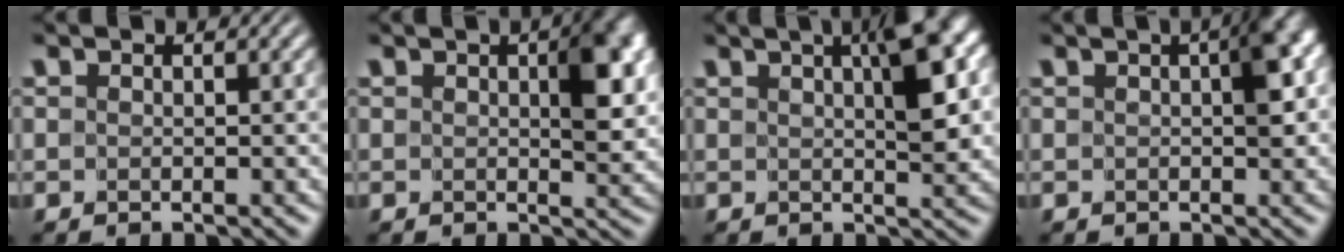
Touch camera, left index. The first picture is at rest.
{"total": 4.7, "force": [0.8, 2.3, 4.0], "torque": [-0.052, 0.000, 0.012]}
{"total": 5.7, "force": [2.1, 1.3, 5.1], "torque": [-0.067, 0.009, 0.029]}
{"total": 3.6, "force": [0.5, 1.5, 3.2], "torque": [-0.038, 0.009, 0.001]}